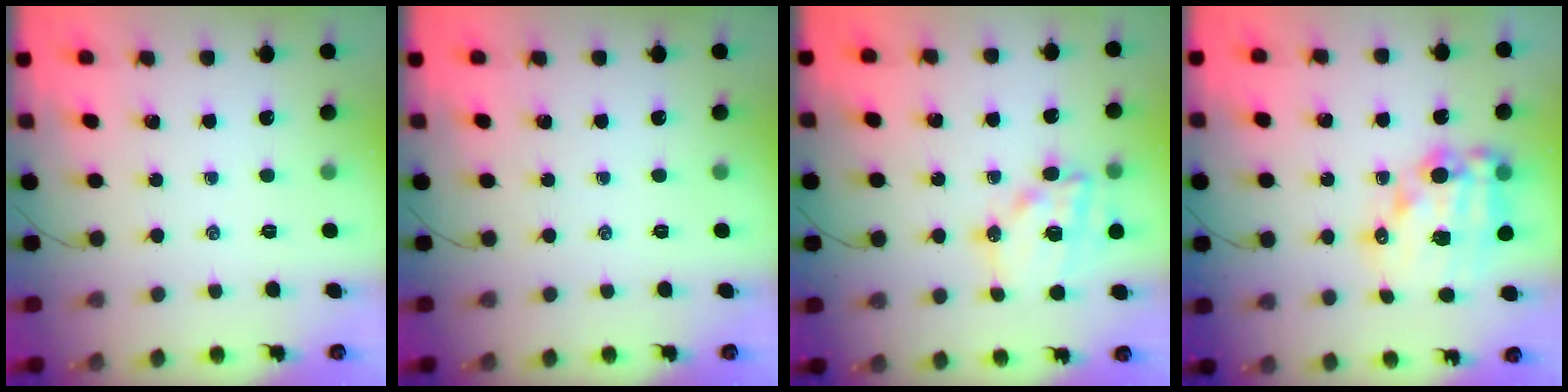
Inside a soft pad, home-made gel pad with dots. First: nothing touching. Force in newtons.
{"total": 0.0}
{"total": 13.8, "press": 13.5, "slide": 3.1}
{"total": 16.4, "press": 16.1, "slide": 3.3}